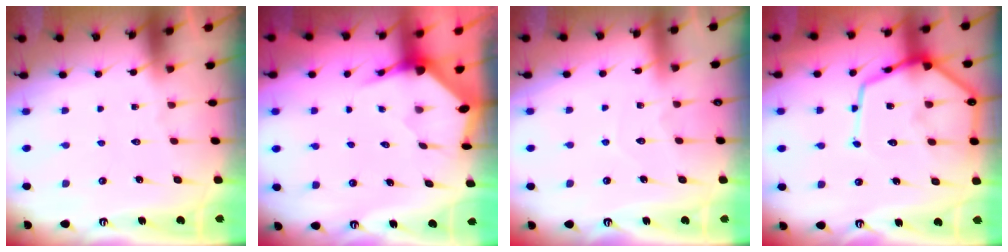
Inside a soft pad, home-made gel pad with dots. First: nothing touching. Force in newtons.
{"total": 3.7, "press": 3.6, "slide": 0.5}
{"total": 3.8, "press": 3.8, "slide": 0.4}
{"total": 15.1, "press": 15.0, "slide": 1.5}